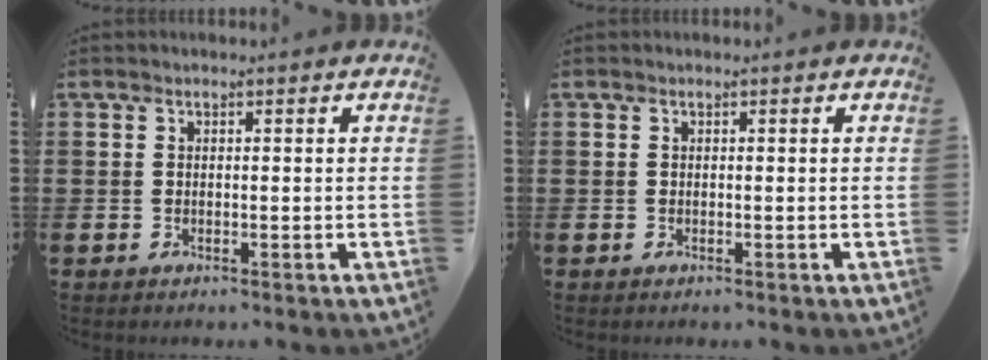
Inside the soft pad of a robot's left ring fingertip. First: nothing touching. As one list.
[{"total": 0.0}]